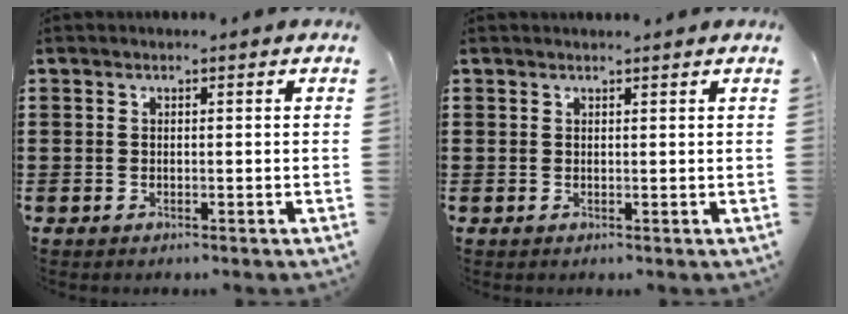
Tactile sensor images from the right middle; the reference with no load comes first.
{"total": 0.0}